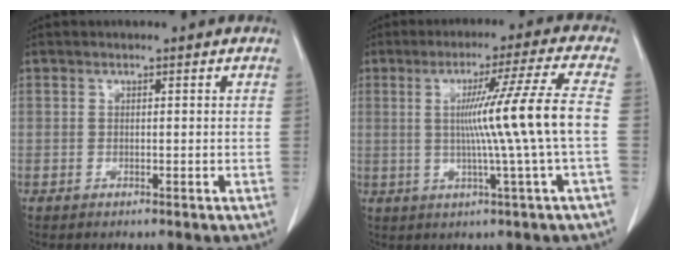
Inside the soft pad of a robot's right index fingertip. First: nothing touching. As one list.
[{"total": 12.0, "force": [-0.2, -2.7, 11.6], "torque": [-0.188, 0.003, 0.005]}]